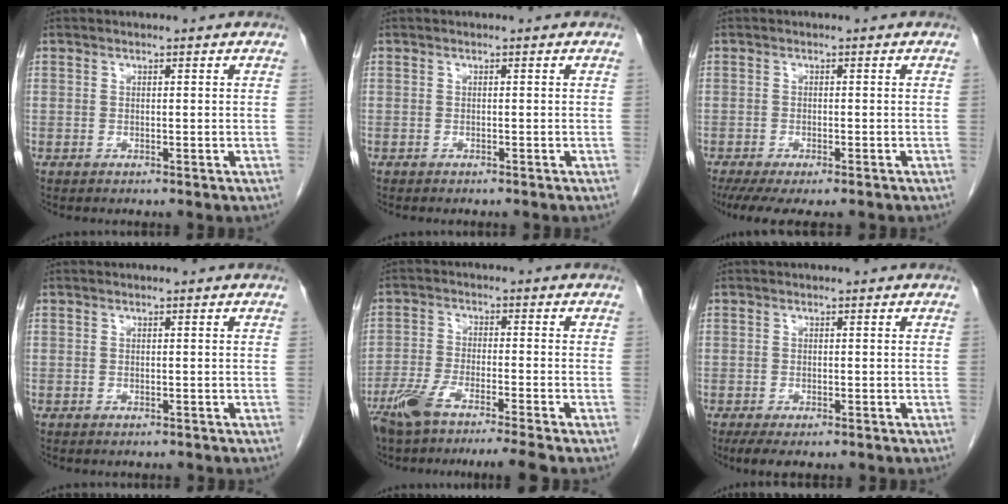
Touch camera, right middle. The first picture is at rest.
{"total": 1.8, "force": [-1.6, 0.4, 0.6], "torque": [-0.017, -0.006, -0.018]}
{"total": 9.7, "force": [-7.7, 2.4, 5.3], "torque": [-0.085, -0.013, -0.112]}
{"total": 0.5, "force": [-0.5, 0.1, 0.0], "torque": [-0.010, -0.002, -0.009]}
{"total": 10.0, "force": [-7.8, -0.2, 6.2], "torque": [-0.108, -0.020, -0.132]}
{"total": 3.7, "force": [-2.6, 1.3, 2.3], "torque": [-0.044, -0.012, -0.038]}